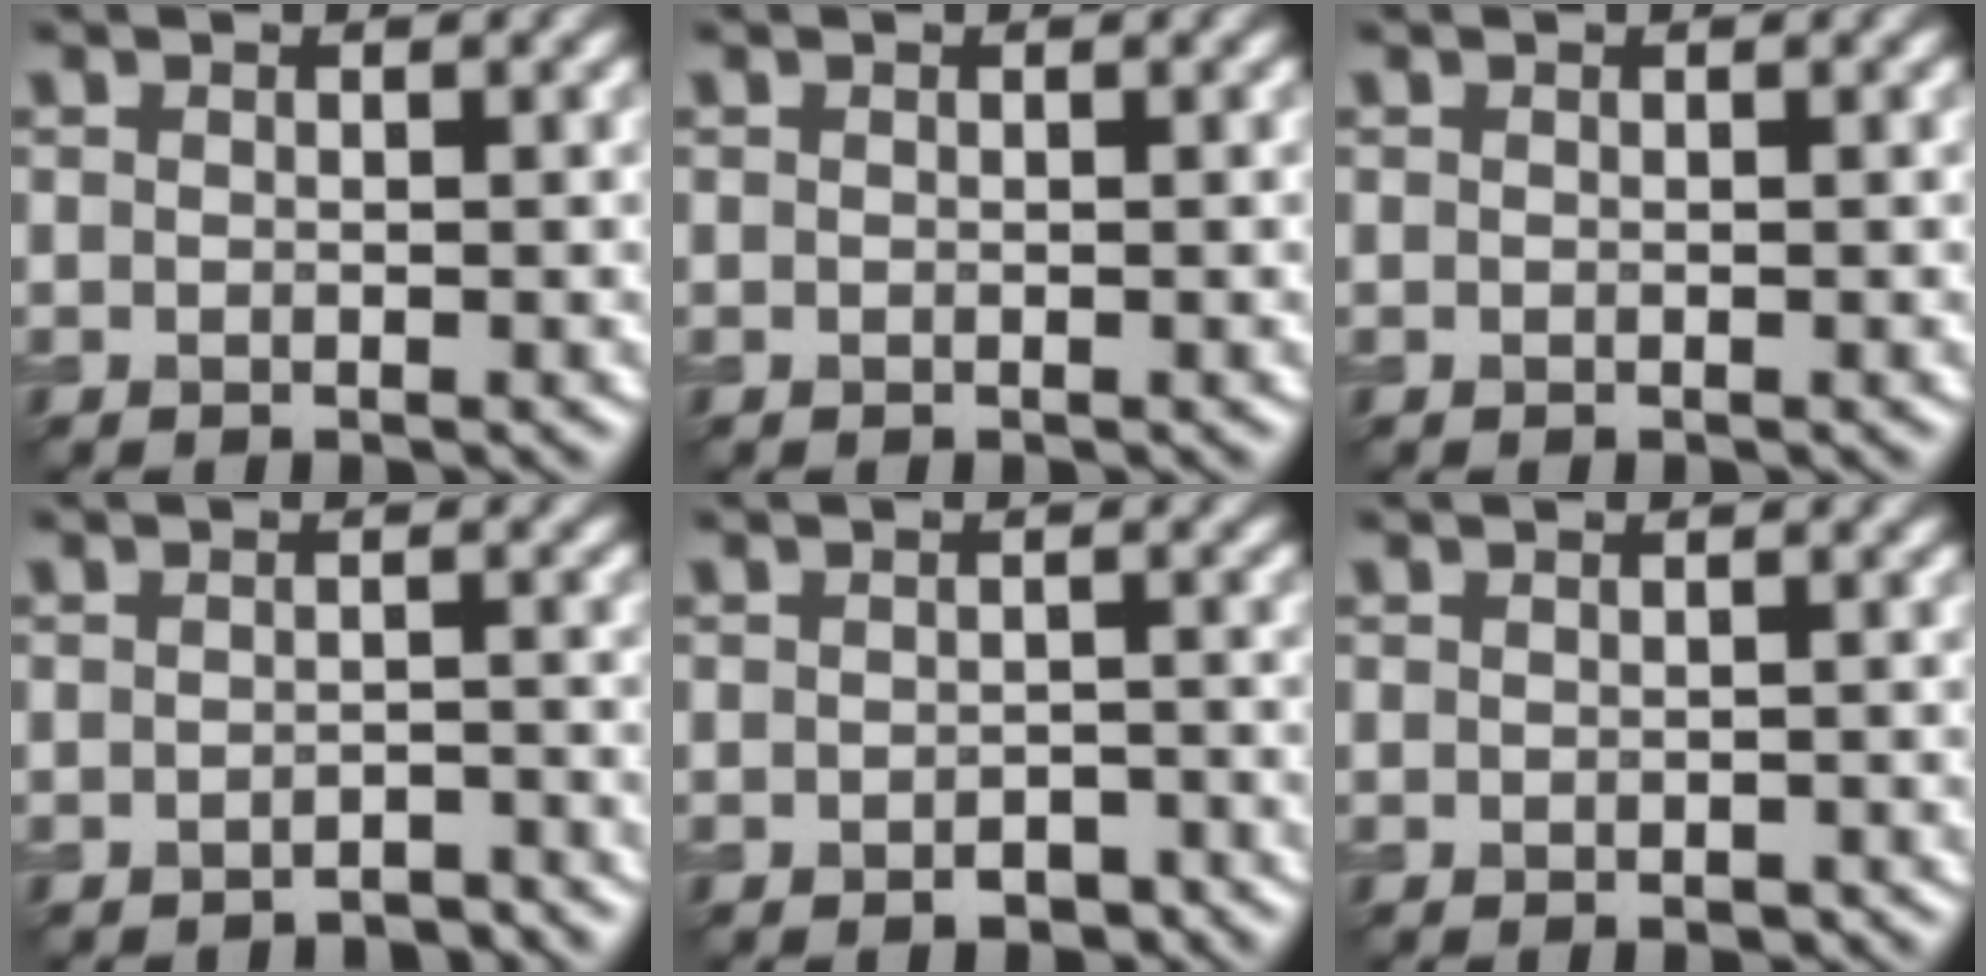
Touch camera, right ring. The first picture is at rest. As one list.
[{"total": 0.0}, {"total": 0.0}, {"total": 2.1, "force": [-2.0, 0.6, 0.5], "torque": [0.000, 0.005, -0.025]}, {"total": 2.2, "force": [-1.3, 1.3, 1.3], "torque": [-0.019, -0.002, -0.015]}, {"total": 0.7, "force": [-0.4, 0.4, 0.5], "torque": [-0.007, -0.004, -0.004]}]